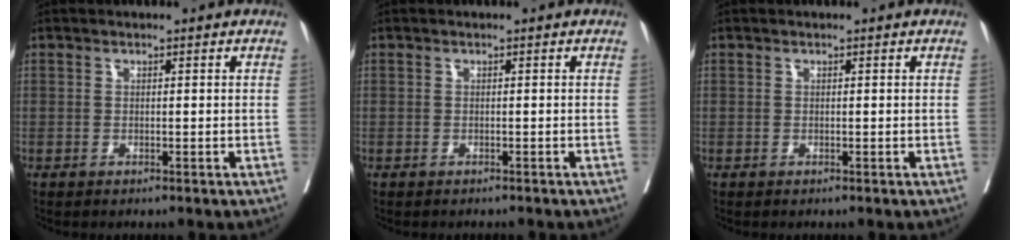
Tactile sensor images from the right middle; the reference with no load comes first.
{"total": 1.5, "force": [-1.4, 0.4, 0.4], "torque": [-0.010, -0.002, -0.020]}
{"total": 0.0}